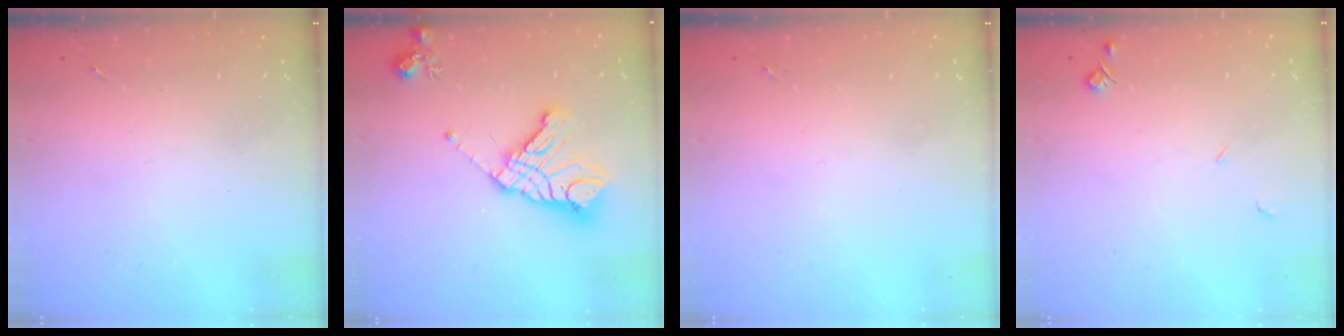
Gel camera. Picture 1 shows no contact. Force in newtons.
{"total": 18.0, "press": 17.9, "slide": 1.9}
{"total": 0.0}
{"total": 4.2, "press": 4.2, "slide": 0.7}